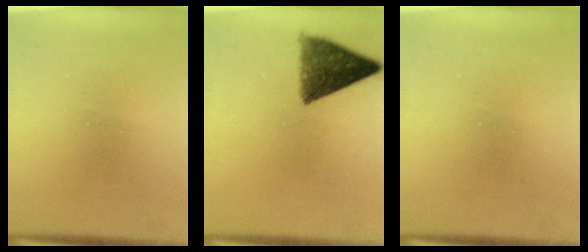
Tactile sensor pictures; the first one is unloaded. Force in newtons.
{"total": 8.8}
{"total": 0.0}